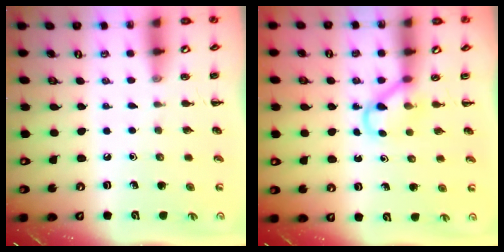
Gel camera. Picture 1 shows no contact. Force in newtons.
{"total": 2.9, "press": 2.8, "slide": 0.9}